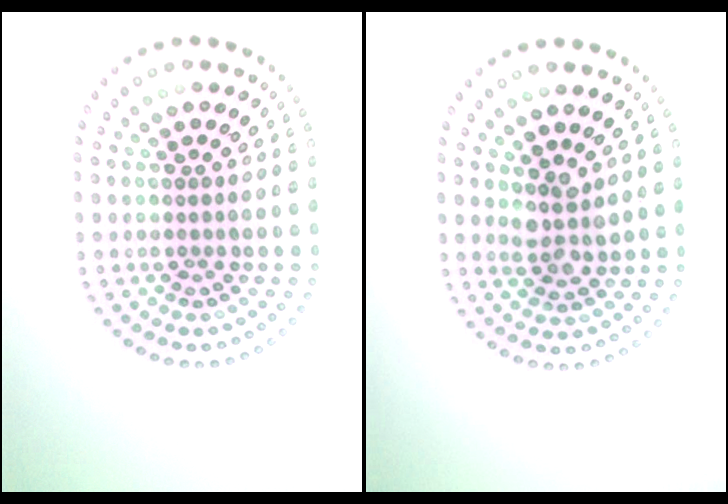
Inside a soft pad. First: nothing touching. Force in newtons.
{"total": 2.5, "press": 2.2, "slide": 1.2}